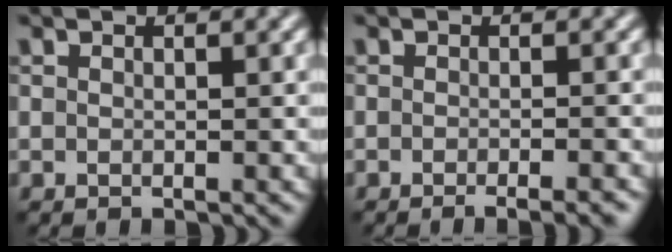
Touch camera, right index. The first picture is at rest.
{"total": 3.1, "force": [-2.0, 0.7, 2.3], "torque": [-0.018, 0.004, -0.027]}